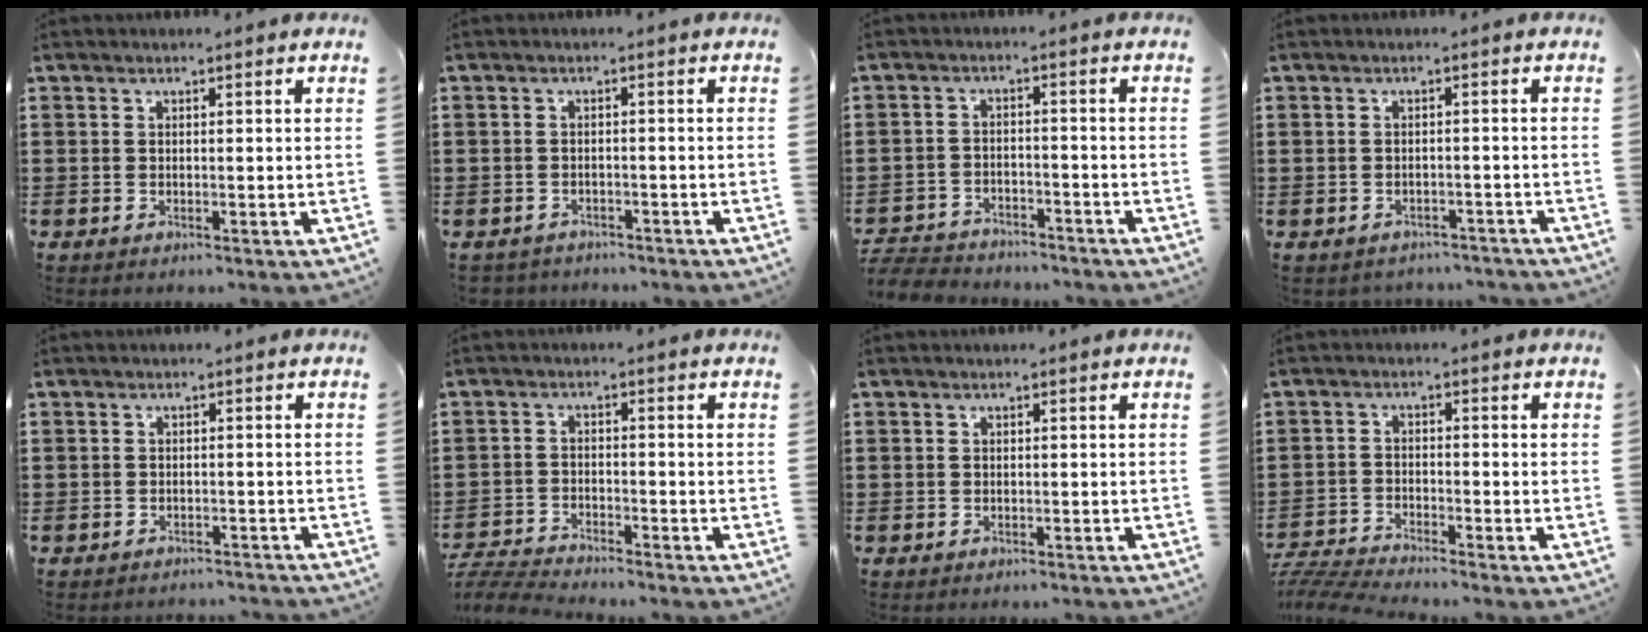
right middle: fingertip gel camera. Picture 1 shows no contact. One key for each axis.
{"total": 1.6, "fx": -1.6, "fy": 0.3, "fz": -0.1, "tx": -0.006, "ty": -0.002, "tz": -0.035}
{"total": 4.3, "fx": -4.3, "fy": 0.7, "fz": 0.3, "tx": -0.014, "ty": 0.002, "tz": -0.091}
{"total": 1.6, "fx": -1.5, "fy": 0.3, "fz": -0.1, "tx": -0.006, "ty": -0.001, "tz": -0.034}
{"total": 1.9, "fx": -1.9, "fy": 0.3, "fz": -0.3, "tx": 0.000, "ty": 0.002, "tz": -0.044}
{"total": 4.5, "fx": -4.5, "fy": 0.2, "fz": 0.8, "tx": -0.035, "ty": -0.006, "tz": -0.096}
{"total": 0.8, "fx": -0.7, "fy": 0.5, "fz": 0.0, "tx": -0.001, "ty": 0.002, "tz": -0.014}
{"total": 4.5, "fx": -4.3, "fy": -0.1, "fz": 1.2, "tx": -0.051, "ty": -0.018, "tz": -0.095}